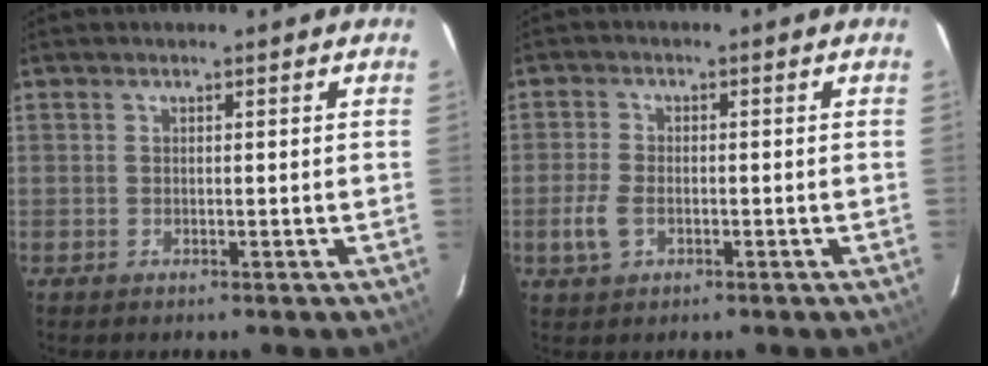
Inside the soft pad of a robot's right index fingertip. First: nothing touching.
{"total": 4.5, "force": [-1.6, 2.7, 3.3], "torque": [-0.083, -0.001, -0.029]}